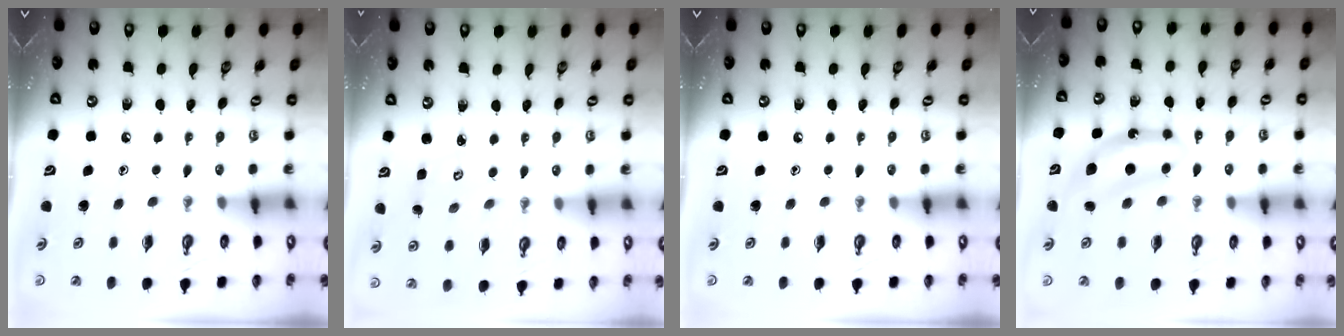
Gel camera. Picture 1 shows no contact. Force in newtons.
{"total": 2.1, "press": 2.1, "slide": 0.2}
{"total": 0.0}
{"total": 7.7, "press": 7.7, "slide": 0.3}